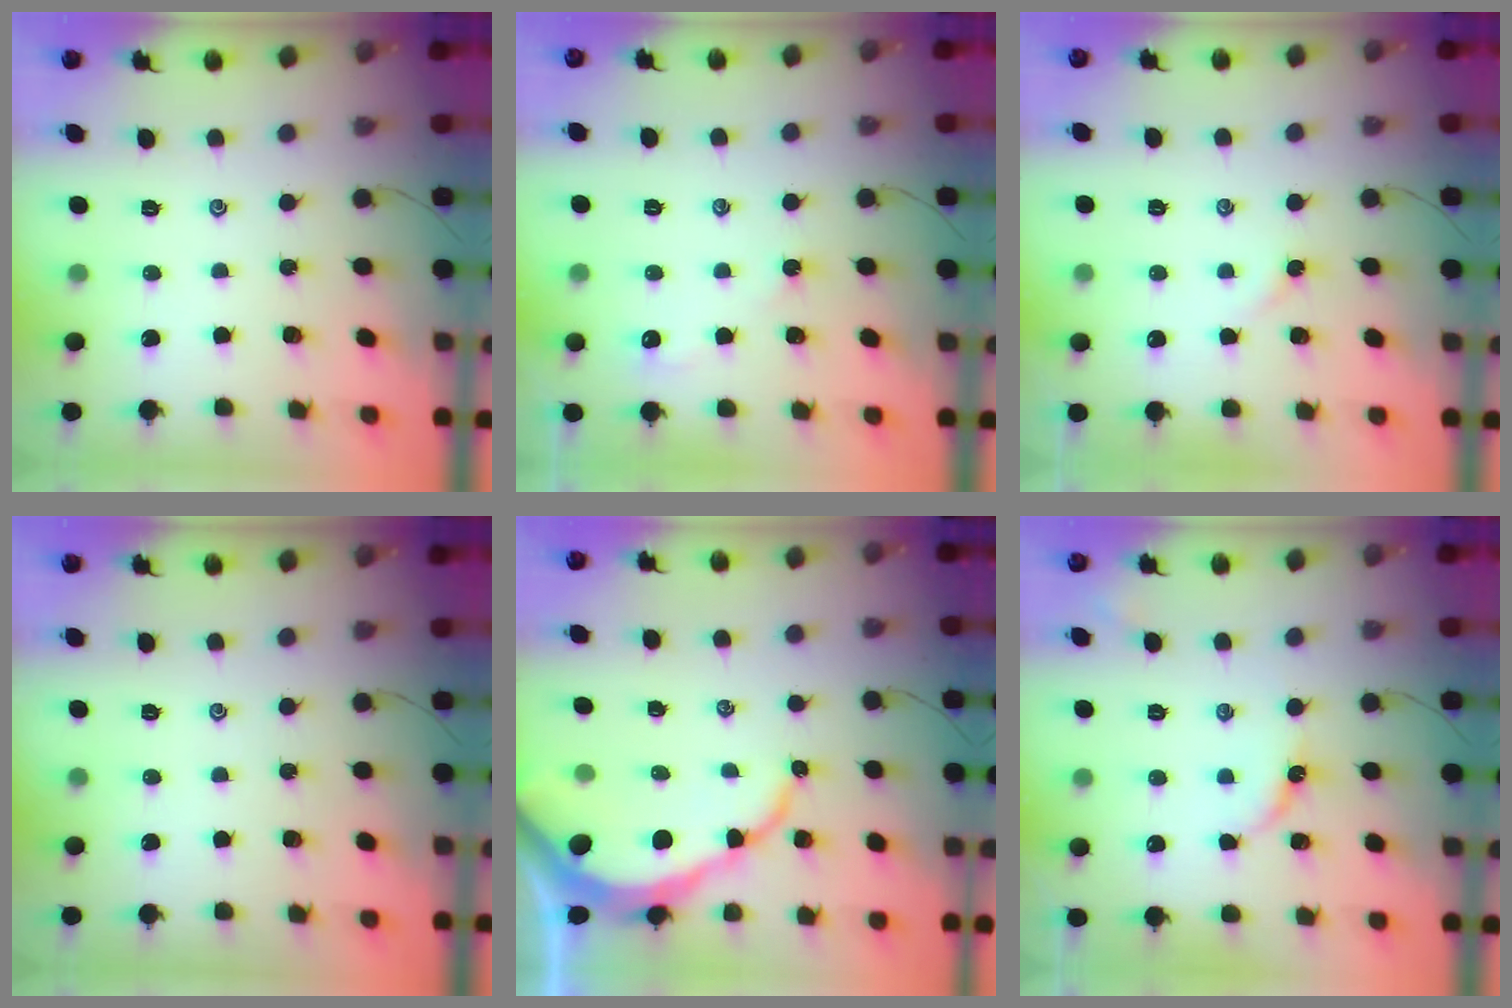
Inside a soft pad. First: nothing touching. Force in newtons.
{"total": 1.9, "press": 1.8, "slide": 0.4}
{"total": 2.1, "press": 2.1, "slide": 0.4}
{"total": 0.0}
{"total": 10.2, "press": 10.1, "slide": 1.1}
{"total": 6.0, "press": 6.0, "slide": 0.5}